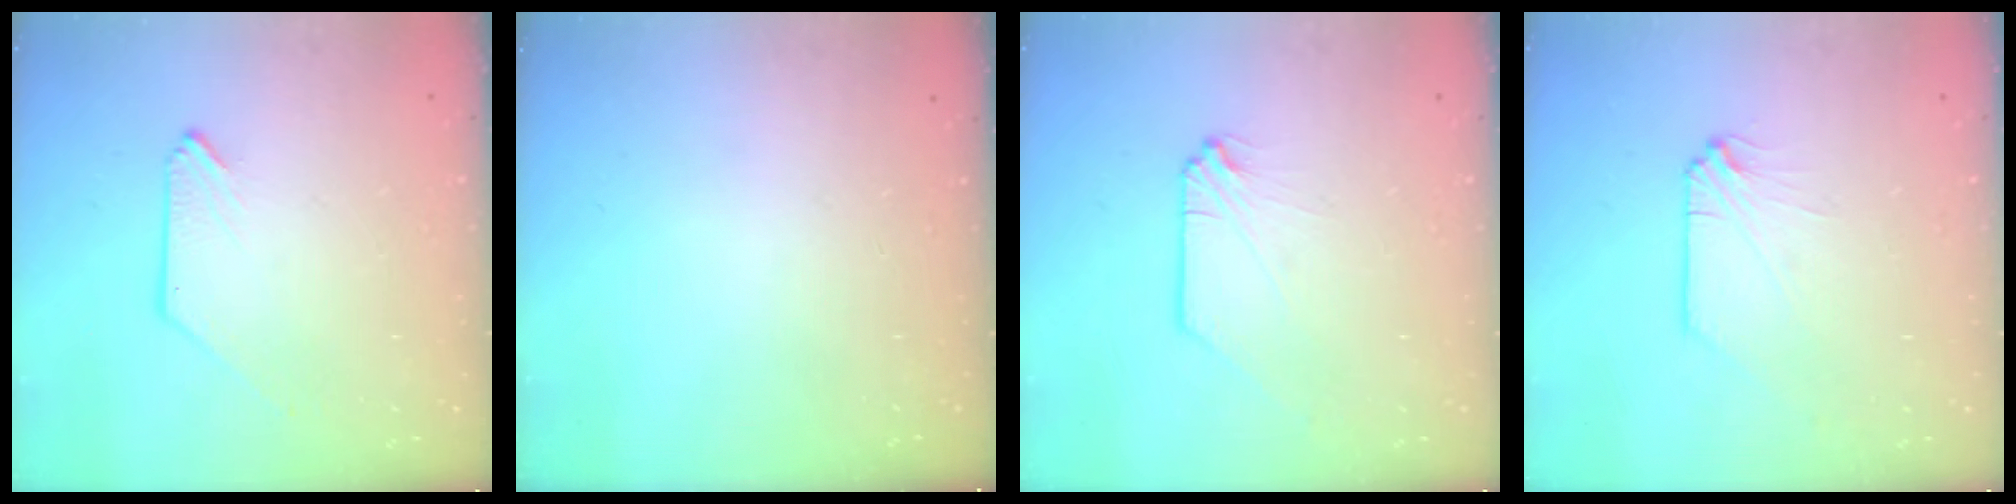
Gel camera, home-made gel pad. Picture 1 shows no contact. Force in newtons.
{"total": 0.0}
{"total": 0.0}
{"total": 0.0}